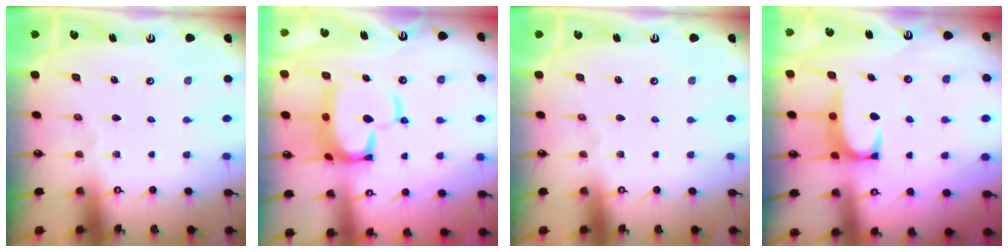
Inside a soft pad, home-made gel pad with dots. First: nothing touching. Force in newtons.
{"total": 10.3, "press": 10.2, "slide": 1.5}
{"total": 0.0}
{"total": 2.5, "press": 2.5, "slide": 0.5}